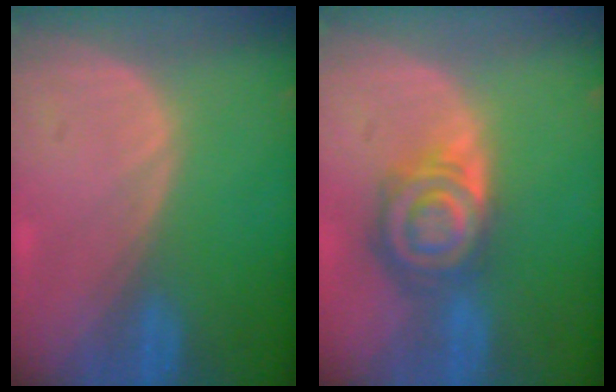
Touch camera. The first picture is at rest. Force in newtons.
{"total": 7.9, "press": 6.9, "slide": 3.8}